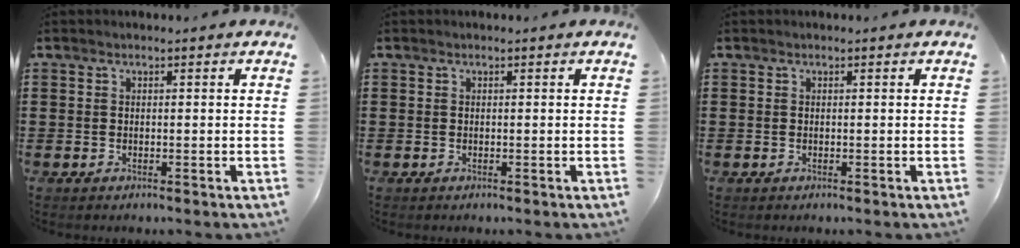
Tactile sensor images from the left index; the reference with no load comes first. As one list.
[{"total": 0.0}, {"total": 0.0}]